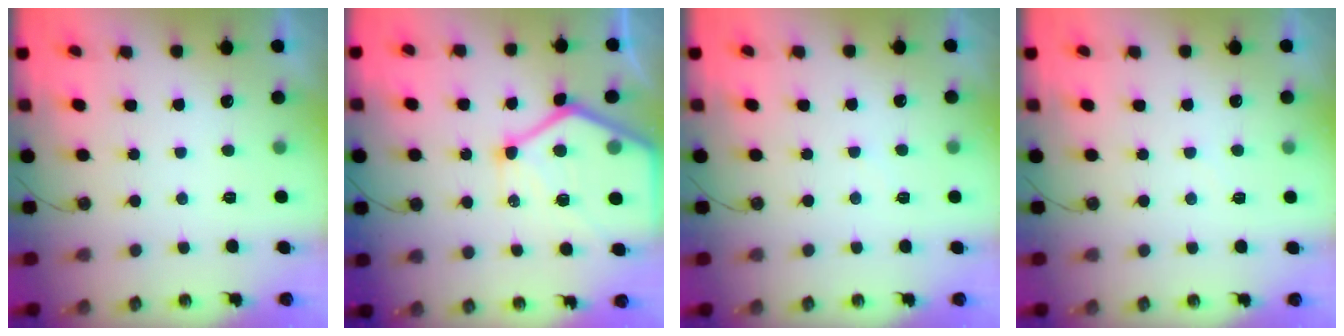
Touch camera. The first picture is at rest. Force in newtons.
{"total": 19.8, "press": 19.7, "slide": 2.2}
{"total": 2.2, "press": 2.2, "slide": 0.3}
{"total": 3.0, "press": 3.0, "slide": 0.4}